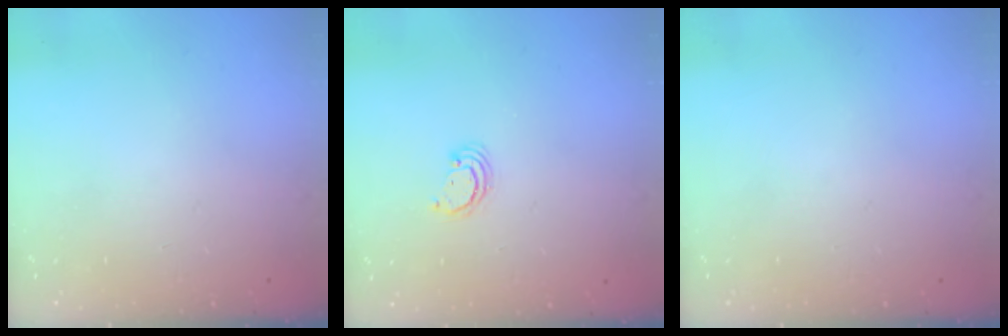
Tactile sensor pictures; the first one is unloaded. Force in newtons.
{"total": 2.6, "press": 2.6, "slide": 0.3}
{"total": 0.0}